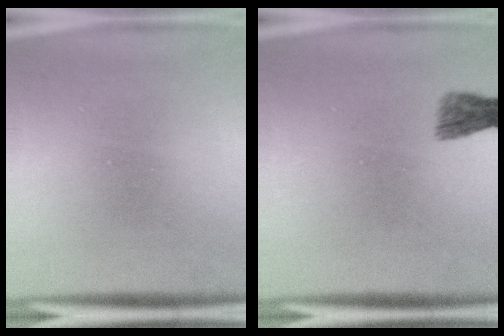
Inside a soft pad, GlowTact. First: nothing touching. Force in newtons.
{"total": 1.8}